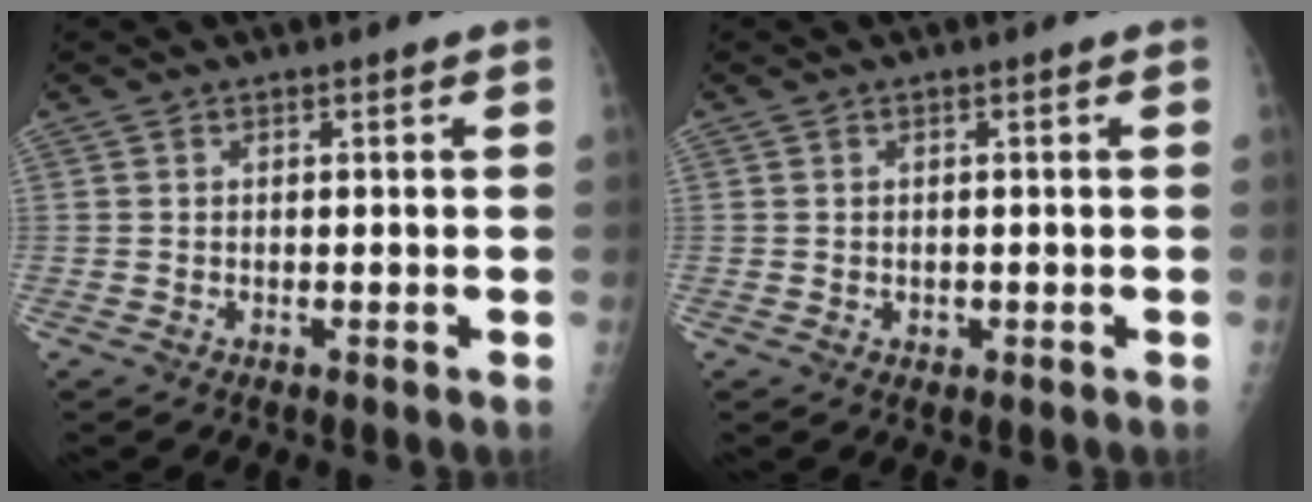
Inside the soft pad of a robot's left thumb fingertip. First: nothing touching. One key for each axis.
{"total": 1.0, "fx": -0.1, "fy": 0.9, "fz": 0.5, "tx": -0.005, "ty": 0.000, "tz": 0.002}